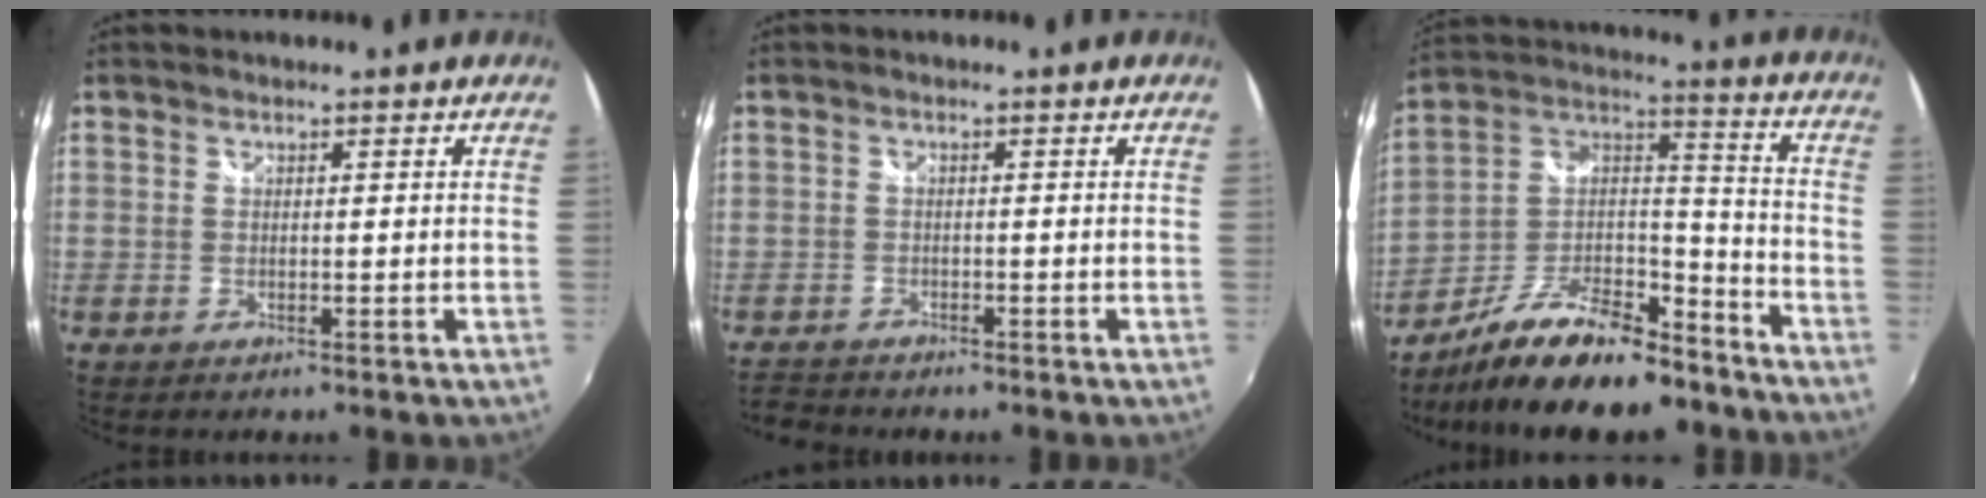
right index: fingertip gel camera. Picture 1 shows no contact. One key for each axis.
{"total": 3.2, "fx": -2.9, "fy": 1.3, "fz": 0.2, "tx": -0.020, "ty": -0.003, "tz": -0.061}
{"total": 21.4, "fx": -16.0, "fy": 7.8, "fz": 12.0, "tx": -0.227, "ty": 0.013, "tz": -0.255}